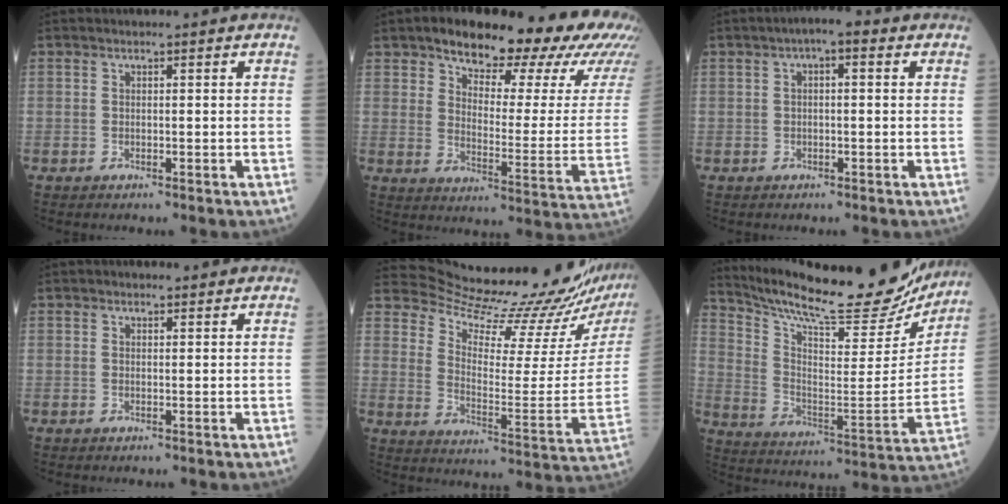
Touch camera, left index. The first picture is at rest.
{"total": 24.7, "force": [19.0, 5.9, 14.6], "torque": [-0.192, -0.032, 0.226]}
{"total": 3.4, "force": [0.9, 1.0, 3.1], "torque": [-0.049, 0.011, 0.007]}
{"total": 1.3, "force": [1.1, 0.5, 0.5], "torque": [-0.009, 0.009, 0.013]}
{"total": 19.0, "force": [18.6, -1.0, 3.8], "torque": [-0.077, -0.130, 0.250]}
{"total": 24.7, "force": [22.5, 4.2, 9.4], "torque": [-0.165, -0.061, 0.320]}